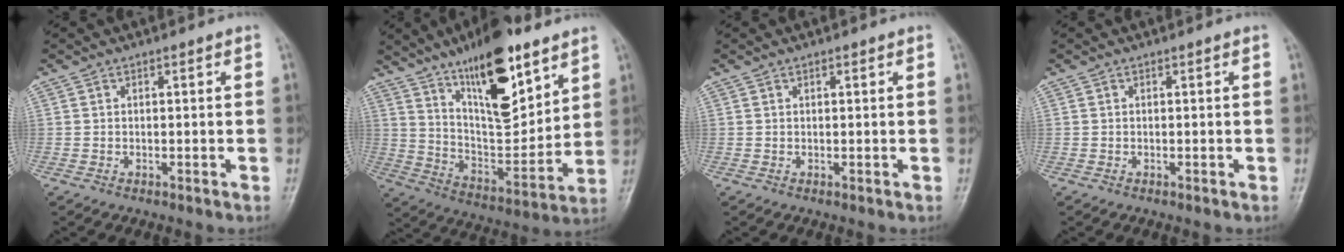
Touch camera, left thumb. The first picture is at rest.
{"total": 20.6, "force": [12.2, 7.4, 14.8], "torque": [-0.200, -0.069, 0.214]}
{"total": 0.6, "force": [0.4, 0.3, 0.5], "torque": [-0.008, -0.001, 0.005]}
{"total": 0.0}